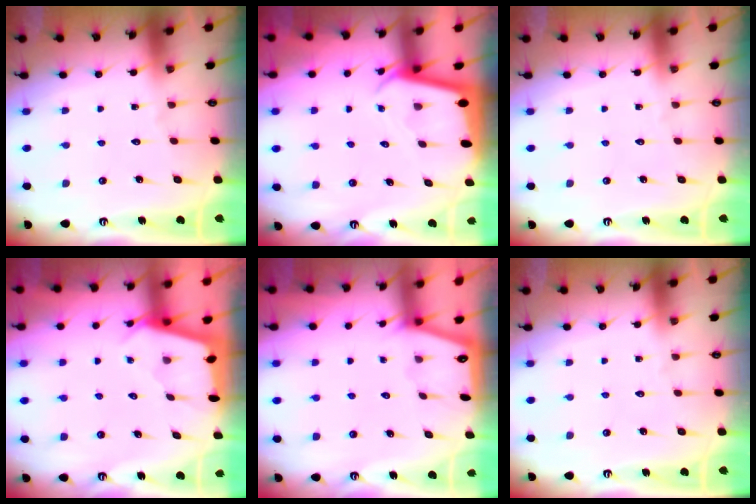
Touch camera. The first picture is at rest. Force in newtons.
{"total": 2.2, "press": 2.2, "slide": 0.1}
{"total": 0.0}
{"total": 2.6, "press": 2.6, "slide": 0.3}
{"total": 0.7, "press": 0.6, "slide": 0.2}
{"total": 0.0}